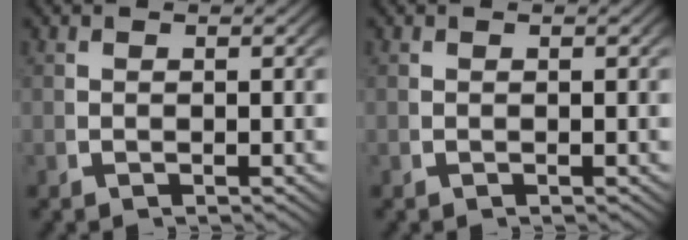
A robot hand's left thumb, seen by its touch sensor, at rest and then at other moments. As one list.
[{"total": 0.0}]